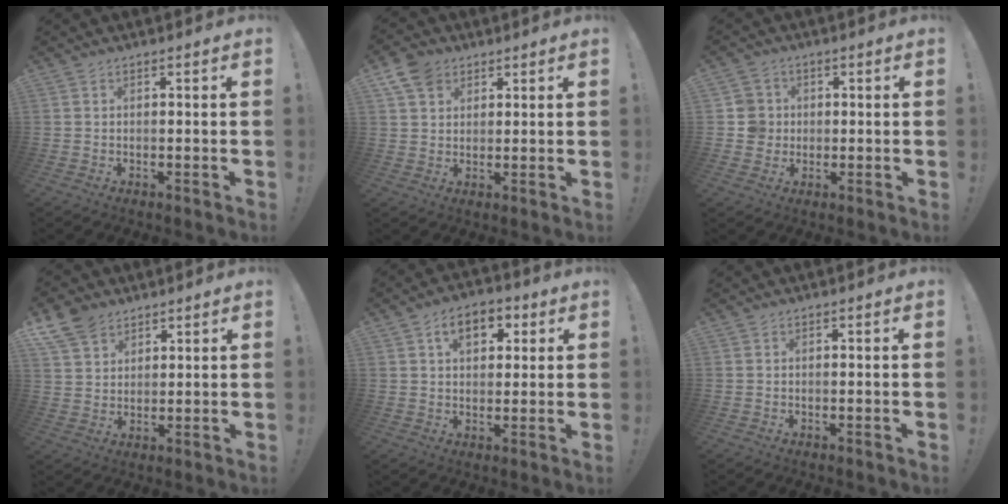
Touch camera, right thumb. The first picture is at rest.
{"total": 7.4, "force": [4.0, 5.4, 2.9], "torque": [-0.052, -0.012, 0.081]}
{"total": 5.8, "force": [0.1, 5.7, 0.9], "torque": [-0.020, 0.004, 0.004]}
{"total": 8.5, "force": [6.0, 5.5, 2.7], "torque": [-0.055, -0.030, 0.121]}
{"total": 8.4, "force": [3.3, 5.6, 5.2], "torque": [-0.069, 0.001, 0.057]}
{"total": 0.0}